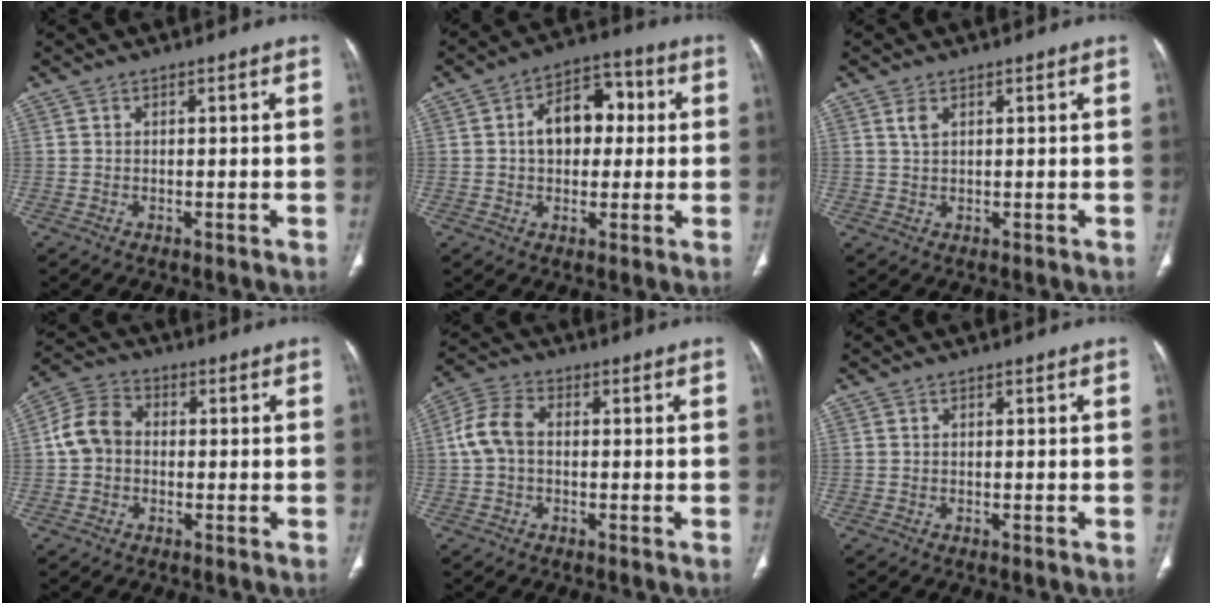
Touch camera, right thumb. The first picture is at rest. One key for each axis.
{"total": 11.0, "fx": 1.2, "fy": 7.6, "fz": 7.9, "tx": -0.086, "ty": 0.029, "tz": 0.014}
{"total": 1.8, "fx": 0.9, "fy": 0.9, "fz": 1.3, "tx": -0.027, "ty": 0.003, "tz": 0.024}
{"total": 7.4, "fx": -0.2, "fy": 6.0, "fz": 4.3, "tx": -0.072, "ty": 0.024, "tz": -0.016}
{"total": 6.7, "fx": 0.0, "fy": 4.6, "fz": 4.8, "tx": -0.099, "ty": 0.021, "tz": -0.008}
{"total": 0.0}